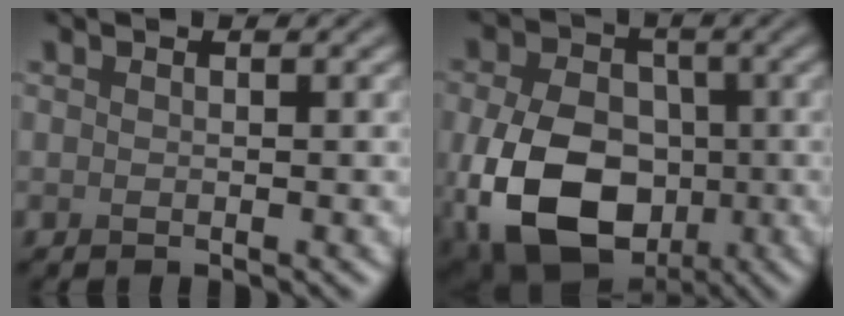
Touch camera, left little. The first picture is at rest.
{"total": 13.7, "force": [-3.4, 9.7, 9.1], "torque": [-0.168, -0.032, -0.055]}